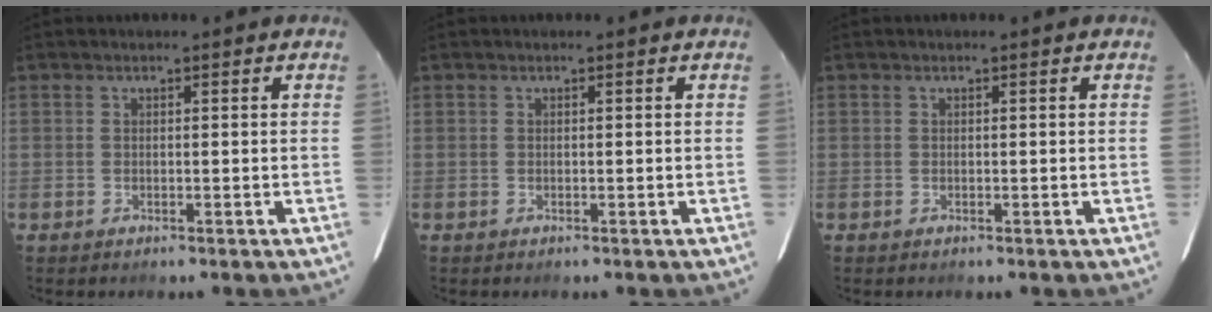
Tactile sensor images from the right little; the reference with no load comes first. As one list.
[{"total": 0.0}, {"total": 0.0}]